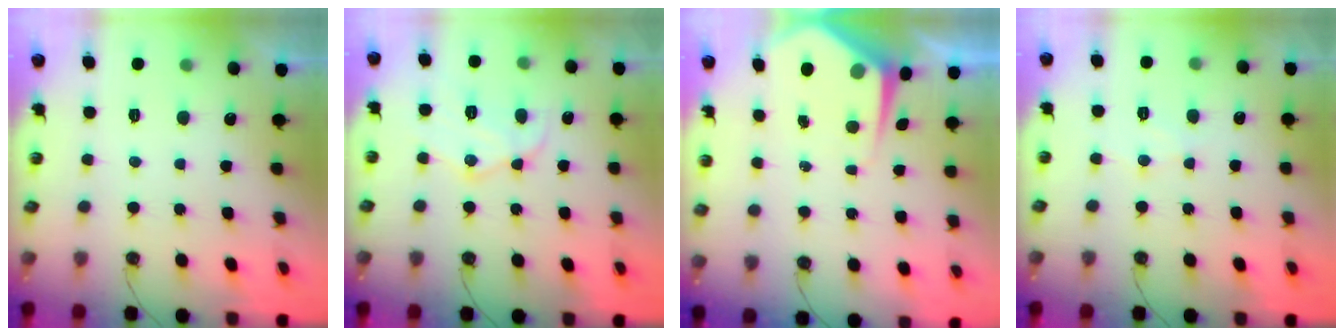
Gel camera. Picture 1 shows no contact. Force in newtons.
{"total": 12.0, "press": 11.9, "slide": 1.0}
{"total": 5.7, "press": 5.7, "slide": 0.5}
{"total": 5.8, "press": 5.7, "slide": 0.8}